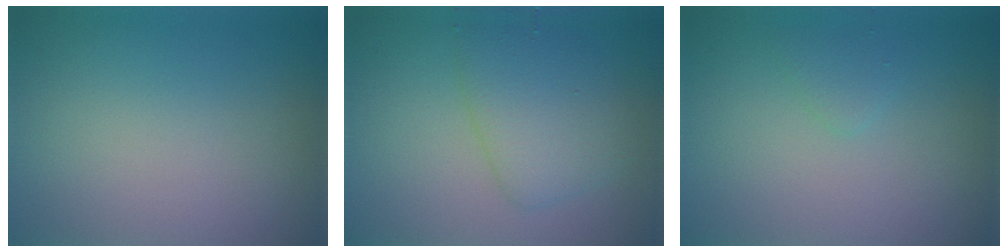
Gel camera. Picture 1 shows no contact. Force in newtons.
{"total": 3.8, "press": 3.8, "slide": 0.1}
{"total": 0.9, "press": 0.9, "slide": 0.0}